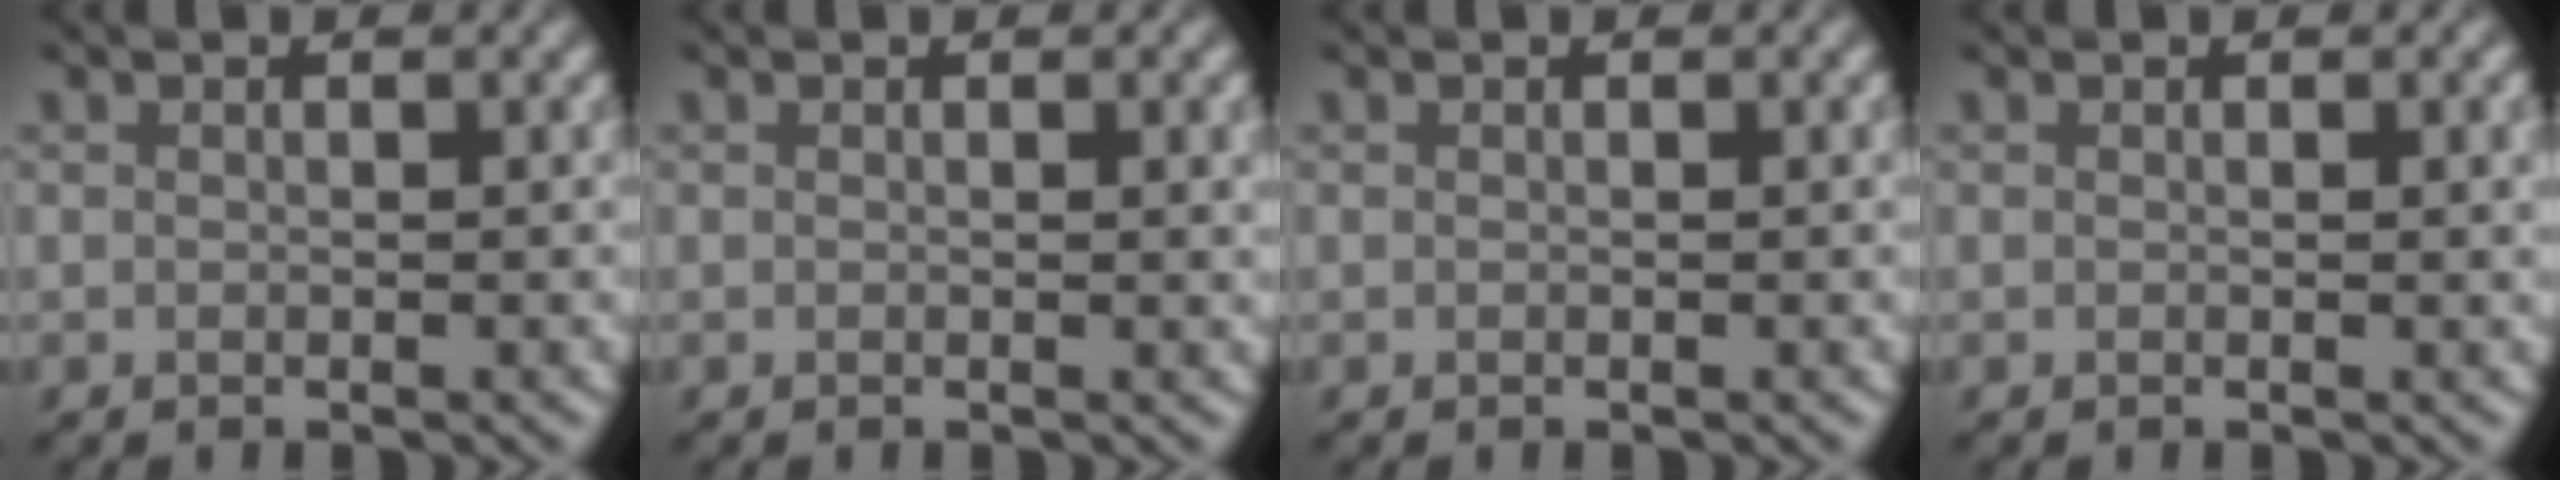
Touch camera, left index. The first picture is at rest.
{"total": 1.2, "force": [0.3, 0.3, 1.1], "torque": [-0.012, 0.001, 0.001]}
{"total": 0.0}
{"total": 1.1, "force": [0.2, 0.3, 1.0], "torque": [-0.011, 0.001, 0.000]}